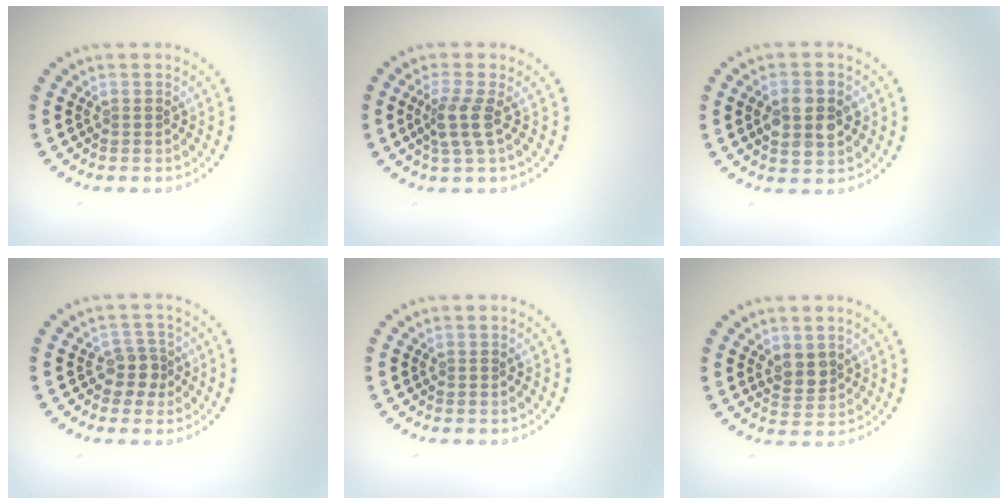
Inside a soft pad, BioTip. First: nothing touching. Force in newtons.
{"total": 2.5, "press": 1.9, "slide": 1.5}
{"total": 4.0, "press": 4.0, "slide": 0.2}
{"total": 2.2, "press": 1.7, "slide": 1.3}
{"total": 0.0}
{"total": 2.1, "press": 1.9, "slide": 0.9}